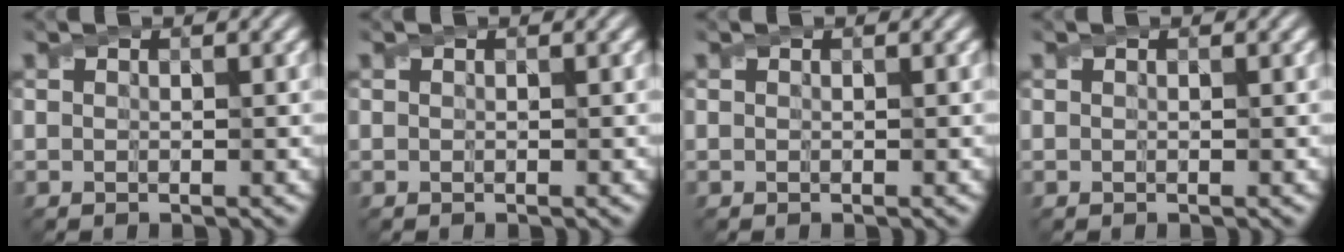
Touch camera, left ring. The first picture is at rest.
{"total": 0.0}
{"total": 0.0}
{"total": 0.0}